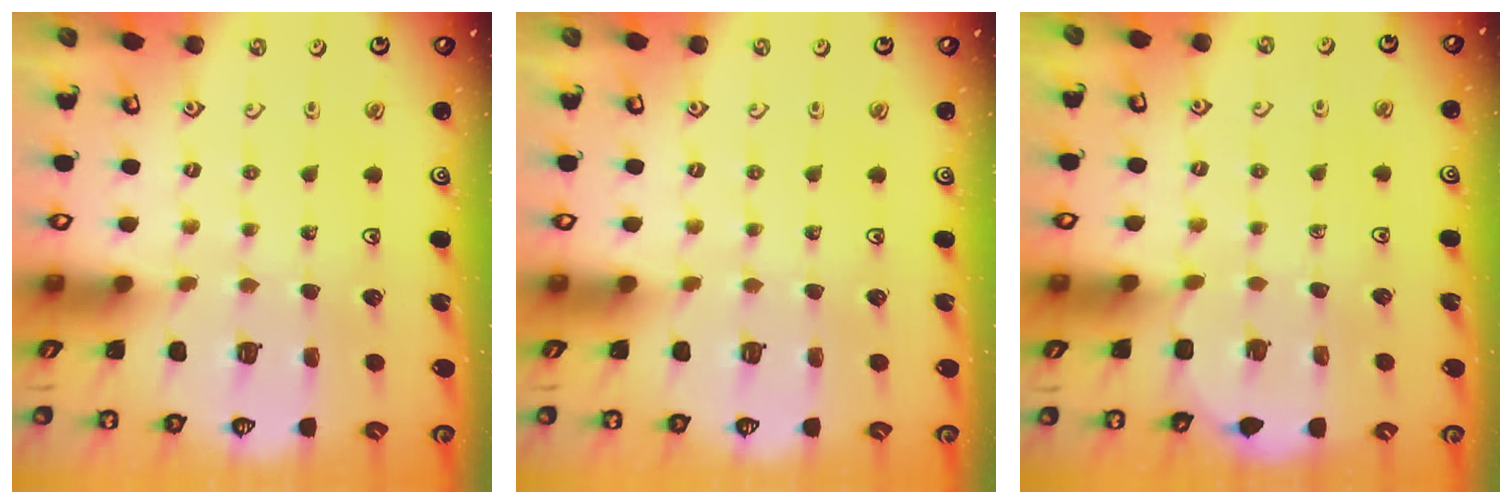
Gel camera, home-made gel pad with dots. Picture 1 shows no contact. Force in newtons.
{"total": 0.0}
{"total": 3.6, "press": 3.6, "slide": 0.4}